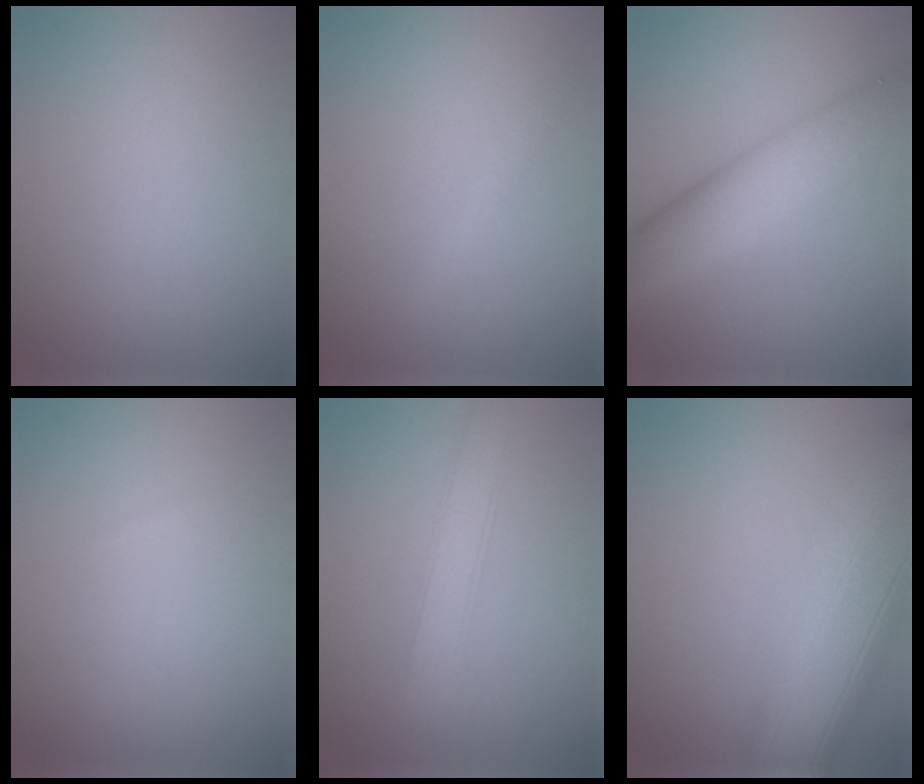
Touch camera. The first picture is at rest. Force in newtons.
{"total": 1.1, "press": 1.1, "slide": 0.2}
{"total": 7.9, "press": 7.9, "slide": 0.3}
{"total": 0.0}
{"total": 2.8, "press": 2.7, "slide": 0.1}
{"total": 12.9, "press": 12.9, "slide": 0.6}